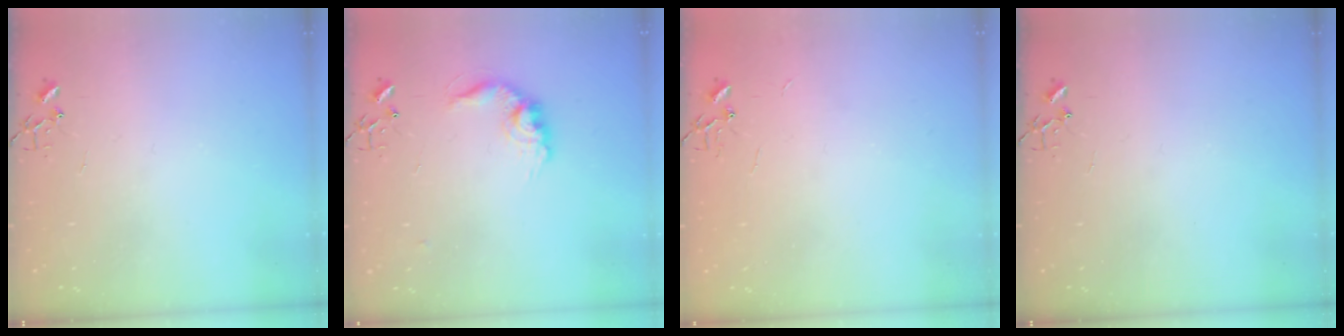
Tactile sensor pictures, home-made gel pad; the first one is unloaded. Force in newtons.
{"total": 11.9, "press": 11.9, "slide": 0.7}
{"total": 2.2, "press": 2.2, "slide": 0.3}
{"total": 0.0}